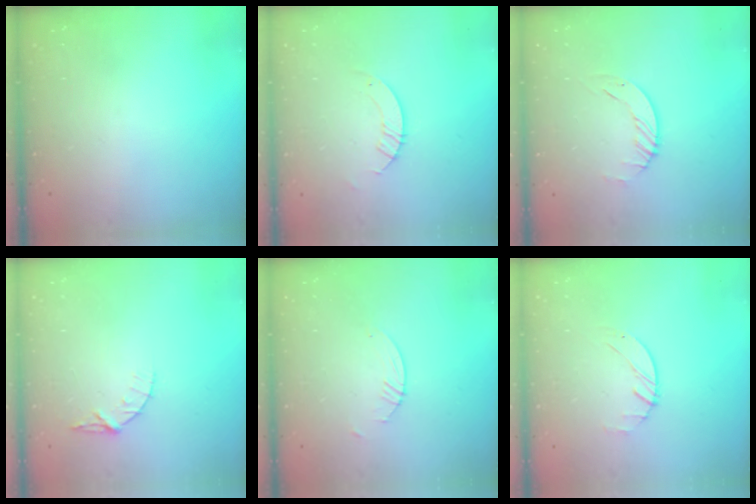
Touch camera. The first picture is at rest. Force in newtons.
{"total": 3.2, "press": 3.2, "slide": 0.3}
{"total": 2.3, "press": 2.3, "slide": 0.3}
{"total": 4.7, "press": 4.7, "slide": 0.5}
{"total": 0.8, "press": 0.8, "slide": 0.2}
{"total": 1.2, "press": 1.2, "slide": 0.2}